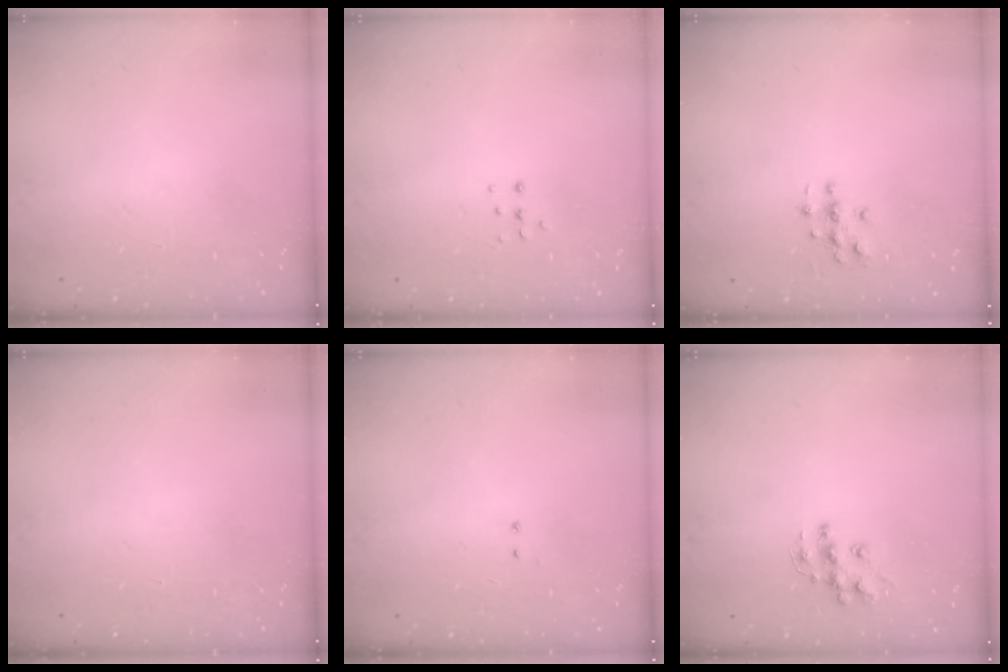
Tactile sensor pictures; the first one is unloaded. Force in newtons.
{"total": 4.0, "press": 4.0, "slide": 0.5}
{"total": 3.0, "press": 3.0, "slide": 0.3}
{"total": 0.0}
{"total": 2.0, "press": 2.0, "slide": 0.4}
{"total": 9.8, "press": 9.8, "slide": 0.6}